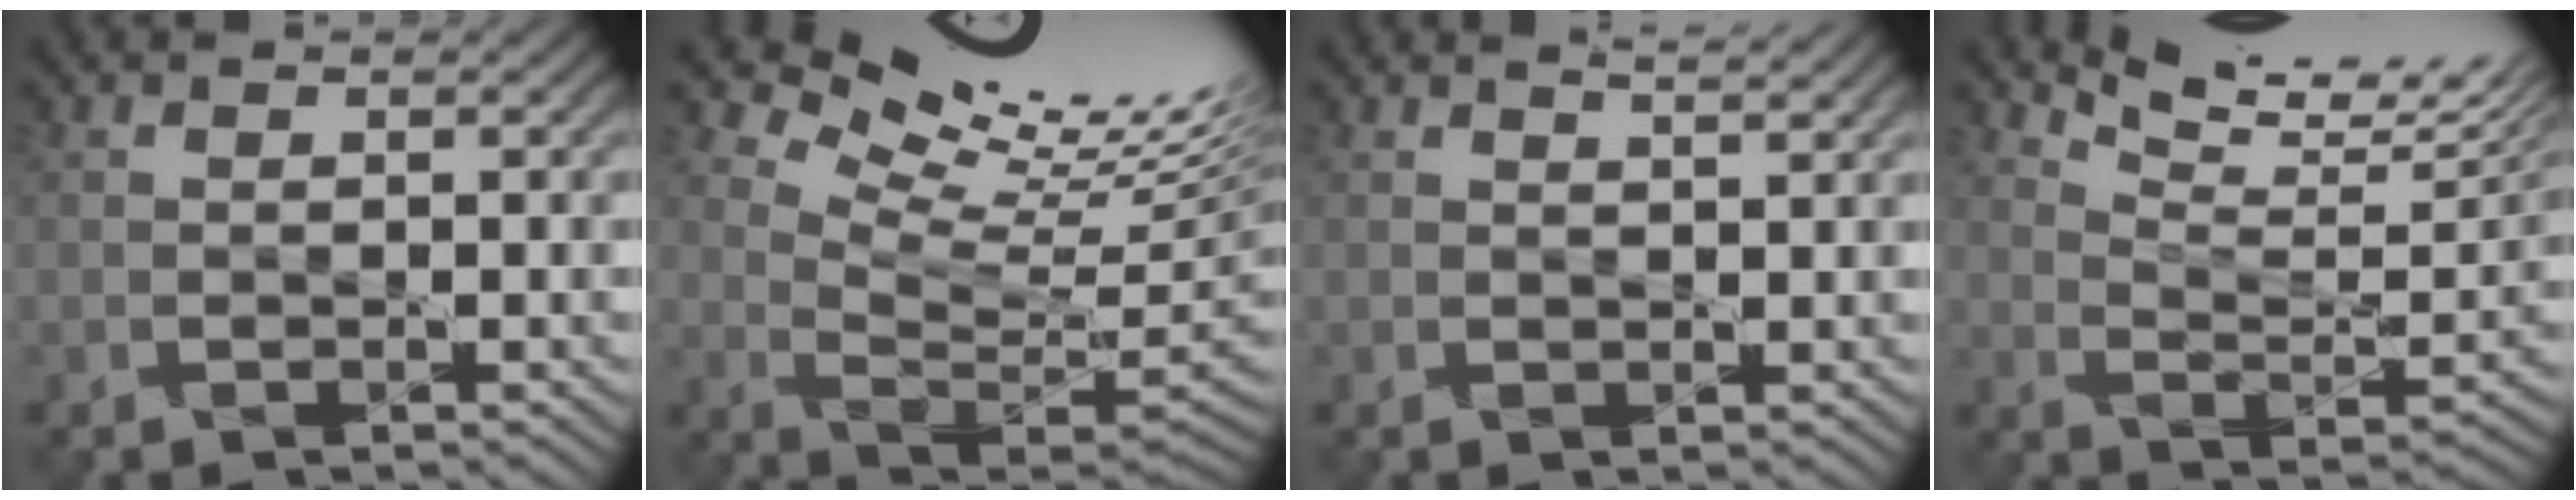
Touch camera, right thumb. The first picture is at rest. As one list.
[{"total": 15.4, "force": [11.0, 4.0, 10.1], "torque": [-0.188, 0.009, 0.161]}, {"total": 1.8, "force": [1.7, -0.2, 0.4], "torque": [-0.012, -0.007, 0.020]}, {"total": 11.7, "force": [9.6, 2.3, 6.3], "torque": [-0.123, 0.000, 0.151]}]